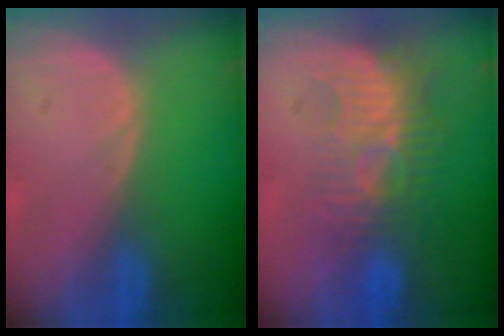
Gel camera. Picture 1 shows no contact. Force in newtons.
{"total": 9.4, "press": 8.4, "slide": 4.3}